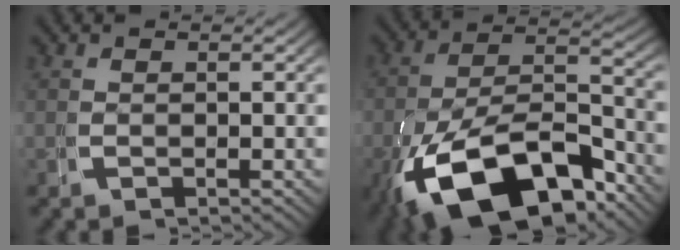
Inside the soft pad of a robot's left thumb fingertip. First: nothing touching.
{"total": 15.8, "force": [-6.8, 8.7, 11.3], "torque": [-0.216, -0.063, -0.081]}